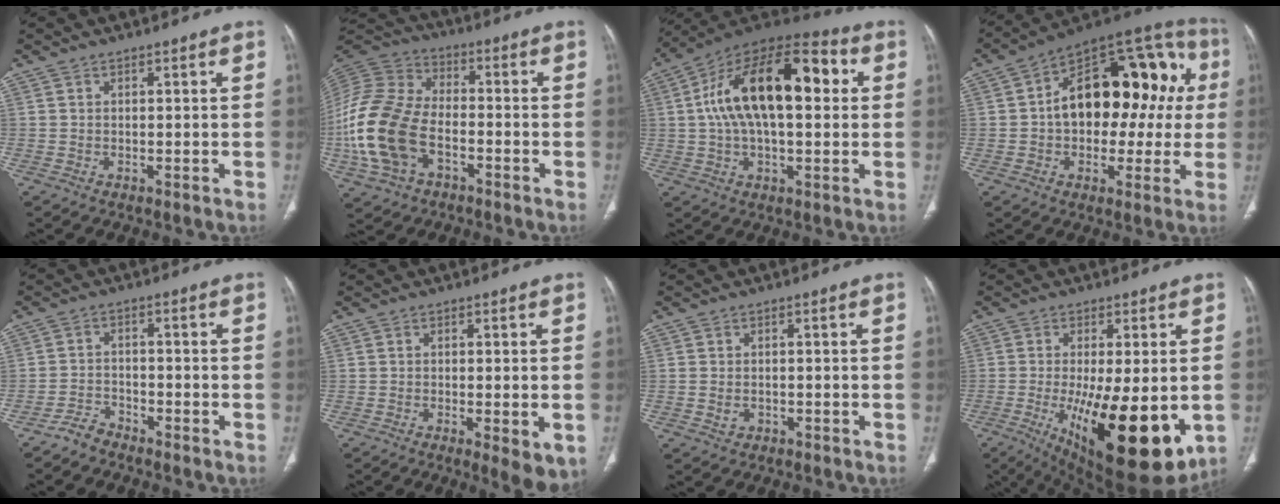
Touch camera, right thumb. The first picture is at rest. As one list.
[{"total": 20.1, "force": [-5.7, 12.8, 14.4], "torque": [-0.321, 0.021, -0.109]}, {"total": 23.0, "force": [3.8, 11.1, 19.8], "torque": [-0.323, 0.033, 0.049]}, {"total": 24.8, "force": [2.2, 14.7, 19.9], "torque": [-0.246, 0.053, 0.026]}, {"total": 3.0, "force": [-2.8, 1.0, 0.3], "torque": [-0.005, 0.009, -0.057]}, {"total": 6.2, "force": [-1.9, 1.7, 5.6], "torque": [-0.081, -0.017, -0.025]}, {"total": 1.9, "force": [-0.6, 1.5, 1.0], "torque": [-0.016, 0.006, -0.004]}, {"total": 20.9, "force": [-4.9, 7.1, 19.1], "torque": [-0.277, -0.035, -0.050]}]